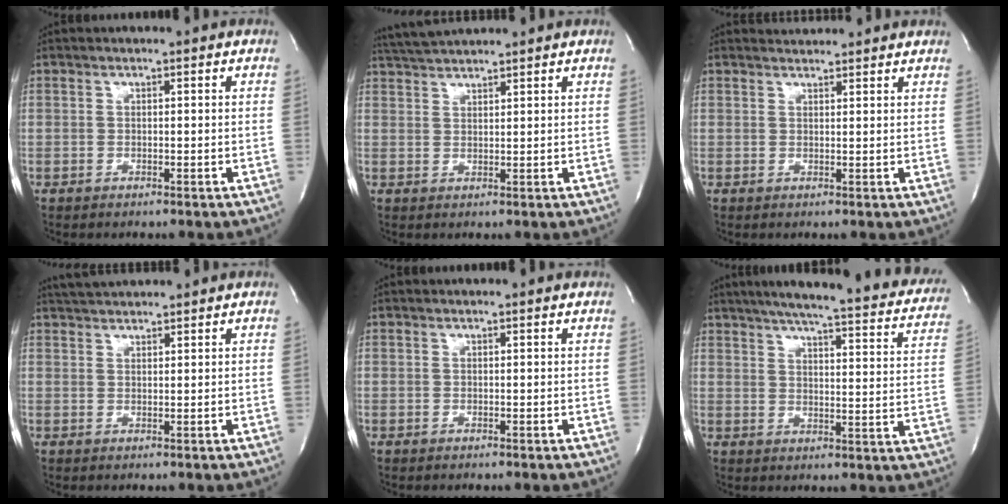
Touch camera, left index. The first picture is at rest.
{"total": 5.4, "force": [5.1, -0.5, 1.5], "torque": [-0.033, 0.028, 0.096]}
{"total": 3.5, "force": [3.4, 0.3, 0.3], "torque": [-0.013, 0.019, 0.044]}
{"total": 4.5, "force": [4.3, 0.2, 1.3], "torque": [-0.026, 0.030, 0.078]}
{"total": 1.3, "force": [1.3, 0.0, 0.3], "torque": [-0.012, 0.006, 0.013]}
{"total": 28.0, "force": [23.6, 4.0, 14.5], "torque": [-0.213, -0.029, 0.275]}